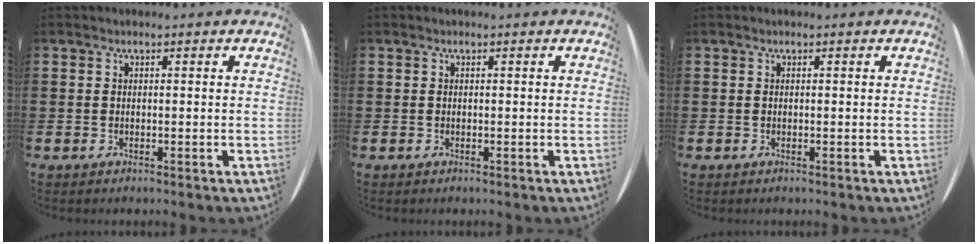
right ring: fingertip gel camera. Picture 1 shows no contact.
{"total": 0.0}
{"total": 0.0}